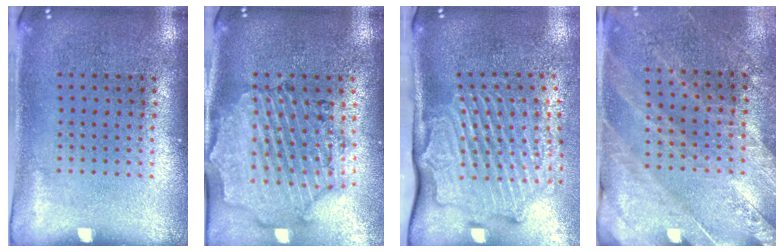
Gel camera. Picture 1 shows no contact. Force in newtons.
{"total": 1.6, "press": 1.6, "slide": 0.4}
{"total": 3.1, "press": 2.3, "slide": 2.0}
{"total": 2.4, "press": 2.4, "slide": 0.6}